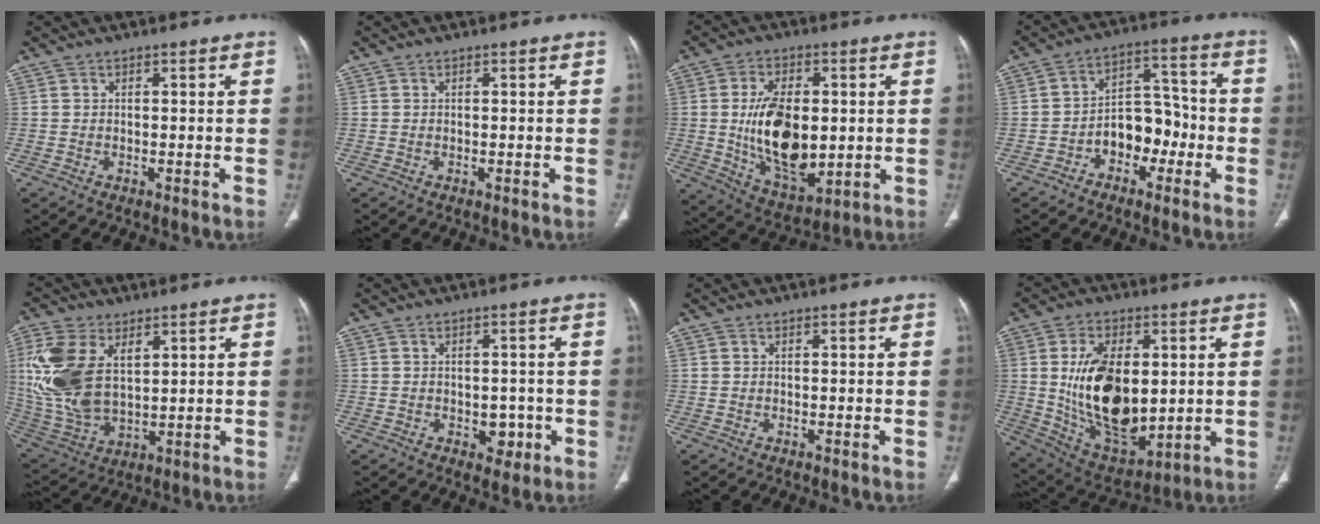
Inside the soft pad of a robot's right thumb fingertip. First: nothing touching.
{"total": 0.0}
{"total": 16.7, "force": [0.1, 9.3, 13.9], "torque": [-0.221, -0.017, 0.018]}
{"total": 9.6, "force": [-3.4, 6.7, 6.0], "torque": [-0.053, 0.054, -0.061]}
{"total": 17.2, "force": [5.1, 10.1, 12.9], "torque": [-0.277, -0.015, 0.112]}
{"total": 3.7, "force": [-1.1, 2.7, 2.2], "torque": [-0.005, 0.006, -0.010]}
{"total": 0.0}
{"total": 20.0, "force": [1.4, 11.4, 16.4], "torque": [-0.264, -0.023, 0.047]}